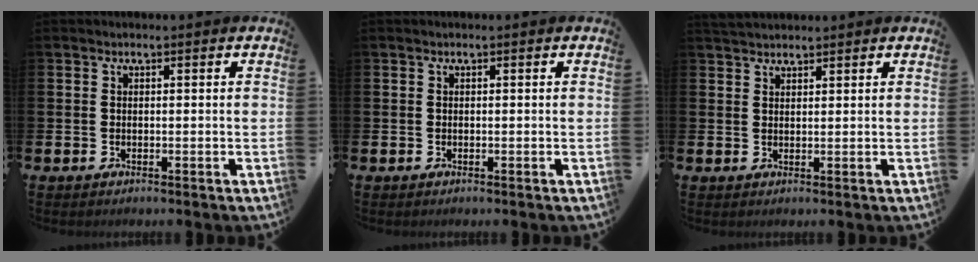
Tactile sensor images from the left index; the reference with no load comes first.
{"total": 0.0}
{"total": 2.1, "force": [2.0, 0.5, 0.1], "torque": [0.006, -0.008, 0.035]}